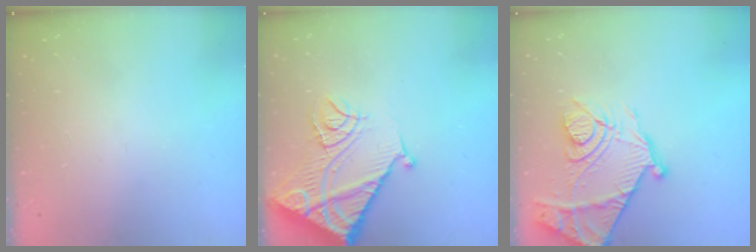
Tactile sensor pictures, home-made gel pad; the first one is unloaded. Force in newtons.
{"total": 16.1, "press": 16.0, "slide": 1.8}
{"total": 17.3, "press": 17.2, "slide": 1.7}